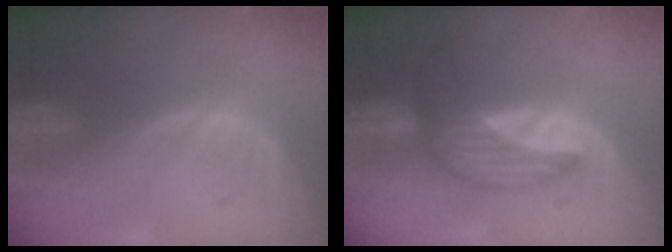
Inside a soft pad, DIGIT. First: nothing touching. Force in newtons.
{"total": 7.3, "press": 6.7, "slide": 2.9}